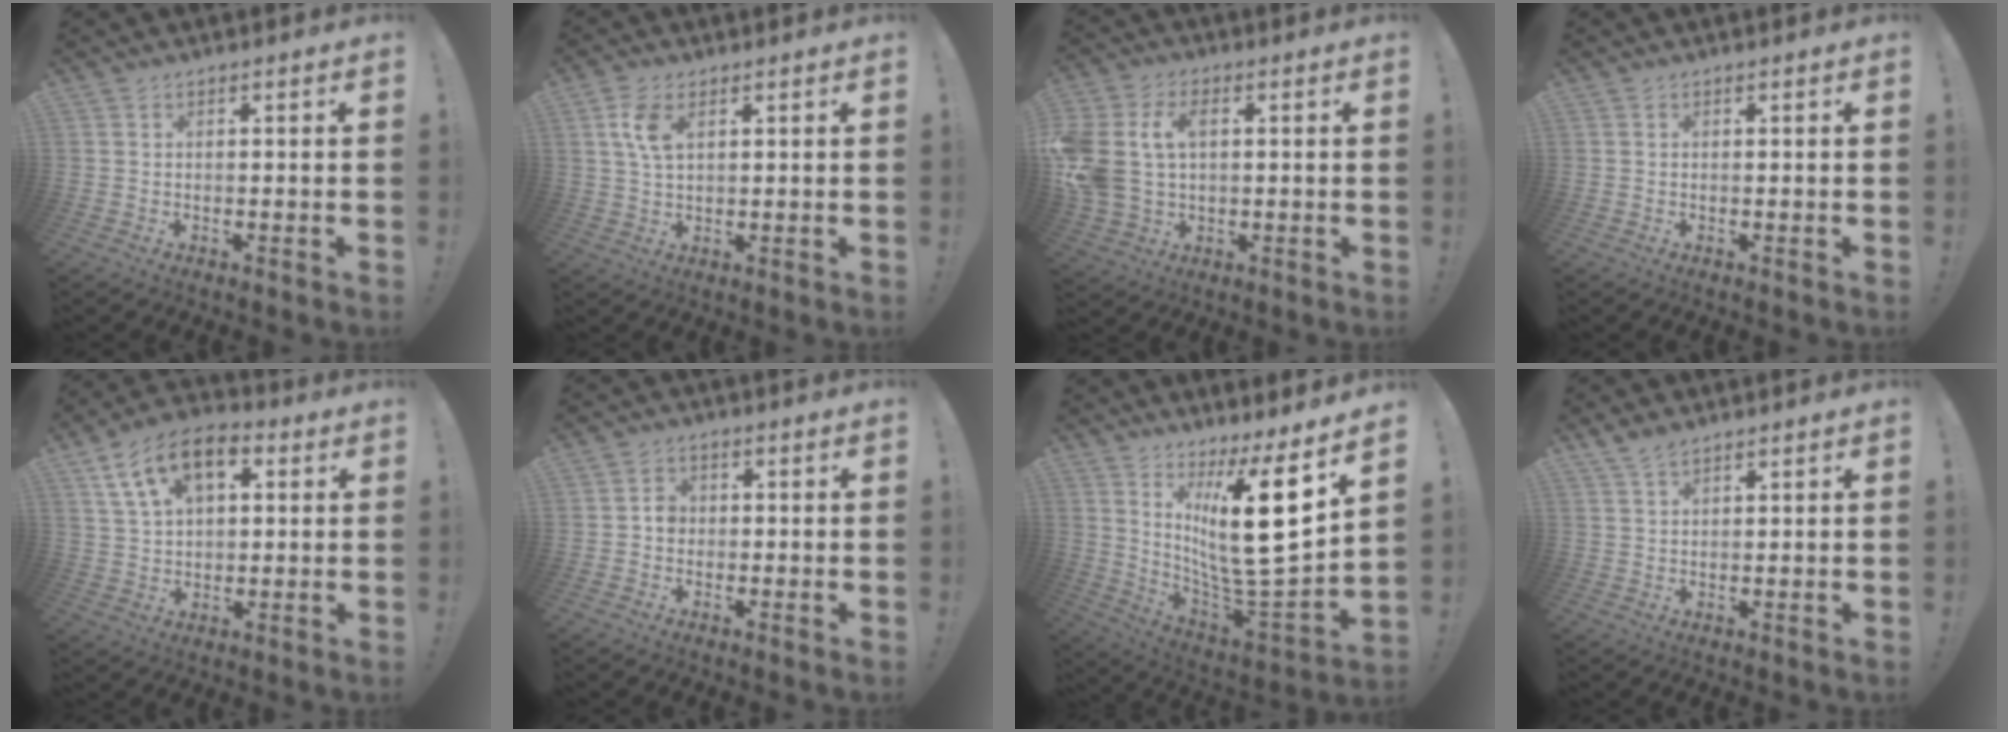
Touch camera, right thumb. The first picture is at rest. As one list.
[{"total": 6.4, "force": [2.3, 3.5, 4.9], "torque": [-0.089, -0.002, 0.040]}, {"total": 13.2, "force": [2.6, 9.4, 8.9], "torque": [-0.191, -0.005, 0.047]}, {"total": 0.0}, {"total": 13.6, "force": [5.6, 8.4, 9.1], "torque": [-0.156, -0.012, 0.104]}, {"total": 3.4, "force": [-0.9, 2.7, 1.8], "torque": [-0.018, 0.007, -0.019]}, {"total": 20.3, "force": [6.2, 4.2, 18.9], "torque": [-0.310, -0.064, 0.097]}, {"total": 3.2, "force": [2.6, 1.2, 1.4], "torque": [-0.030, -0.011, 0.049]}]